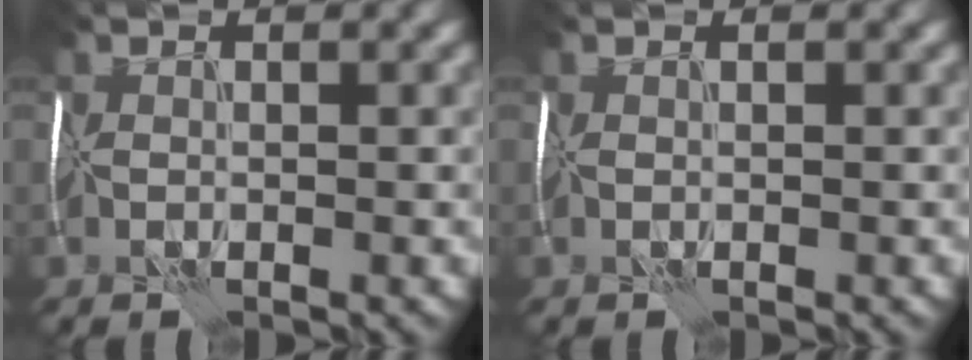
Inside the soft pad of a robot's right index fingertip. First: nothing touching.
{"total": 0.0}